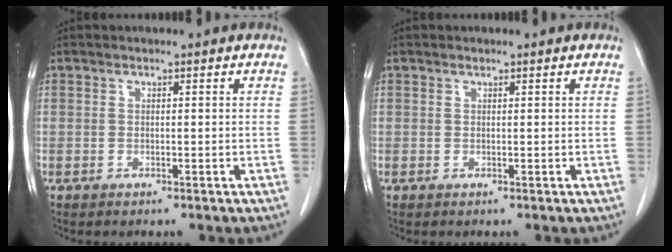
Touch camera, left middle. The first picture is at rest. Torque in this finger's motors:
{"motor_torque": [0.39, -0.24, -0.07, 0.00]}